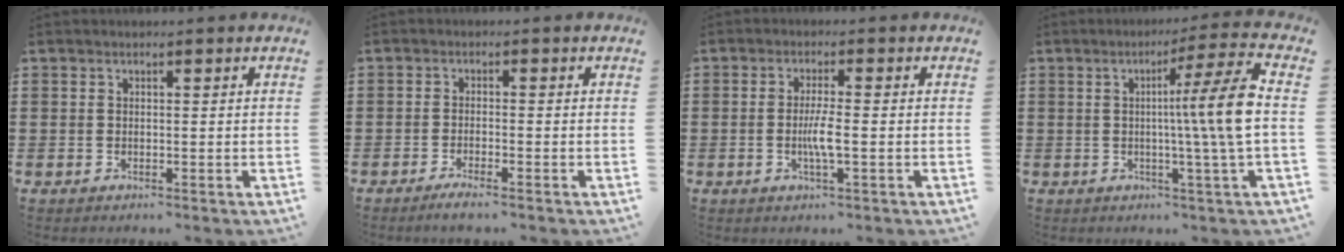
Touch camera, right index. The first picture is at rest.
{"total": 1.7, "force": [-1.4, -0.1, 0.9], "torque": [-0.013, -0.002, -0.025]}
{"total": 3.8, "force": [-1.0, 0.1, 3.7], "torque": [-0.080, -0.013, -0.022]}
{"total": 11.0, "force": [0.3, -0.7, 10.9], "torque": [-0.180, -0.011, -0.006]}